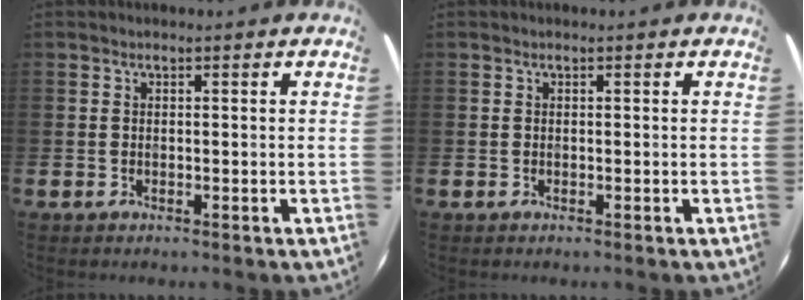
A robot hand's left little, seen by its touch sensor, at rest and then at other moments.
{"total": 0.0}